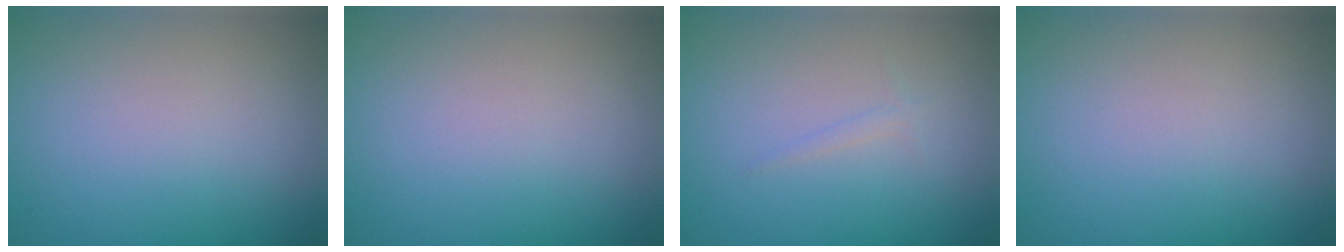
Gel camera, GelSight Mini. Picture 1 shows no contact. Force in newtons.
{"total": 0.0}
{"total": 0.6, "press": 0.6, "slide": 0.0}
{"total": 0.0}